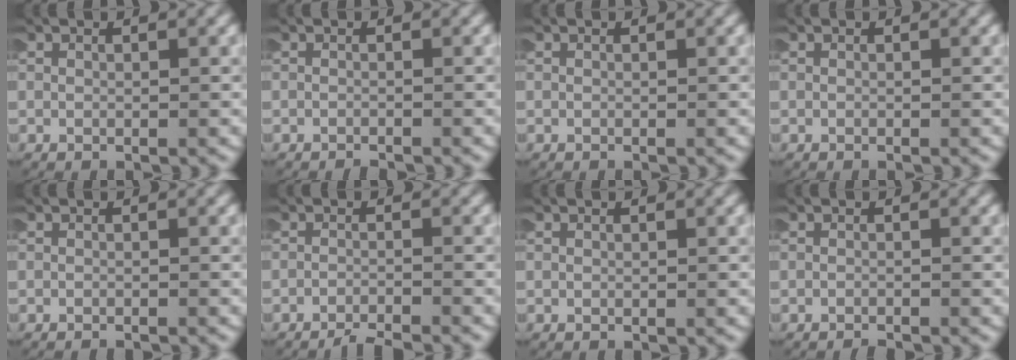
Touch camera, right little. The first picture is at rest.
{"total": 0.8, "force": [-0.8, -0.1, -0.1], "torque": [-0.003, -0.004, -0.011]}
{"total": 0.0}
{"total": 0.0}
{"total": 1.0, "force": [-1.0, 0.0, -0.1], "torque": [-0.002, -0.002, -0.014]}
{"total": 3.6, "force": [-3.5, 0.4, 0.5], "torque": [-0.008, -0.013, -0.052]}
{"total": 0.0}
{"total": 1.1, "force": [-1.1, 0.0, 0.0], "torque": [-0.005, -0.006, -0.015]}